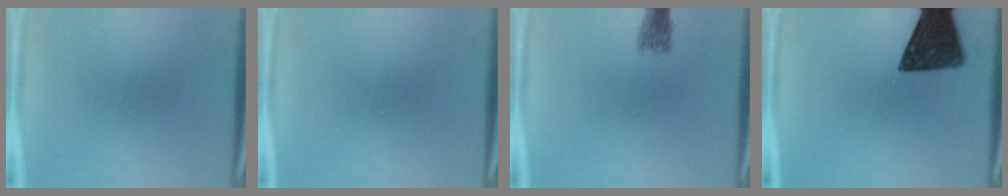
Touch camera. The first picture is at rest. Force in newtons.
{"total": 0.0}
{"total": 2.0}
{"total": 13.1}